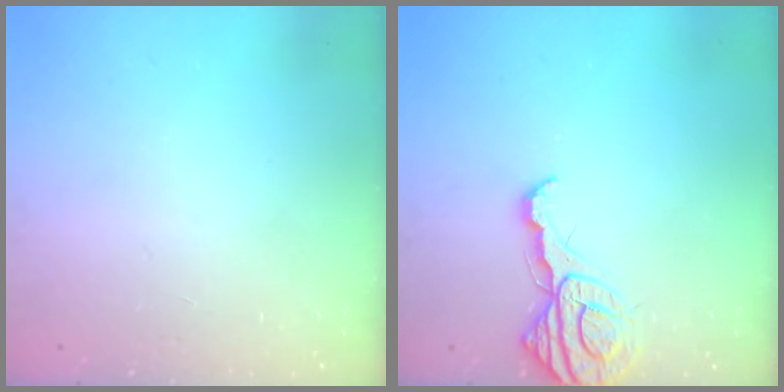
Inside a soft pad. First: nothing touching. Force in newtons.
{"total": 11.1, "press": 11.1, "slide": 1.2}